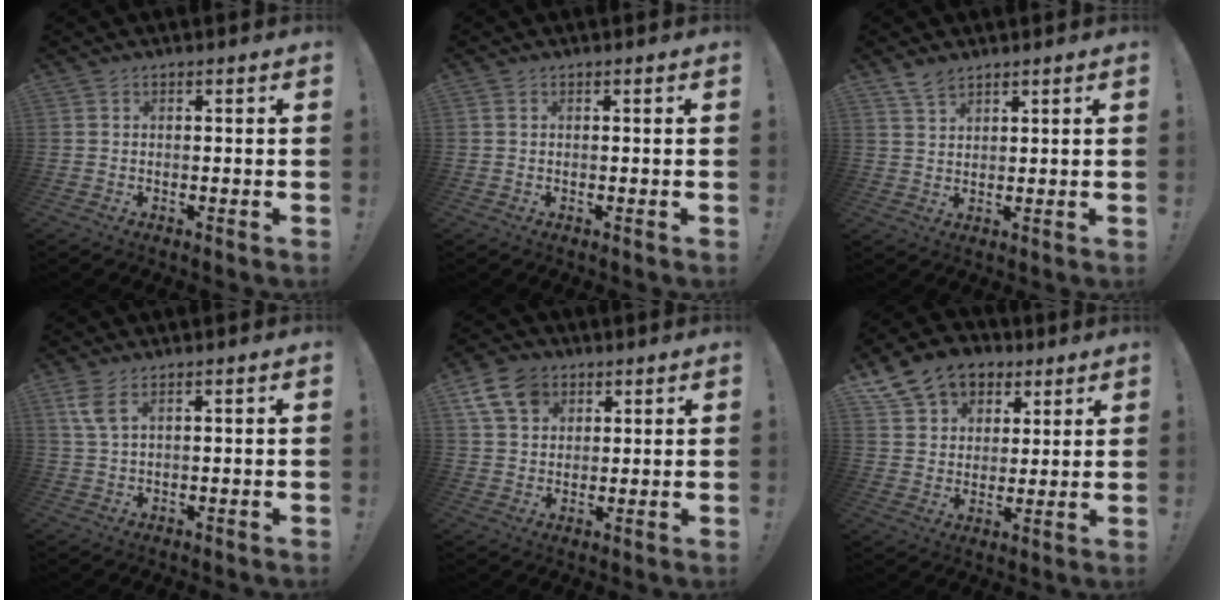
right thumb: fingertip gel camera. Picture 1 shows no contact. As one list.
[{"total": 0.0}, {"total": 4.3, "force": [3.5, 1.7, 1.8], "torque": [-0.032, -0.017, 0.065]}, {"total": 4.8, "force": [2.3, 1.4, 3.9], "torque": [-0.078, -0.003, 0.044]}, {"total": 10.7, "force": [5.5, 7.7, 5.0], "torque": [-0.090, -0.015, 0.111]}, {"total": 14.1, "force": [7.9, 10.4, 5.3], "torque": [-0.086, -0.039, 0.154]}]